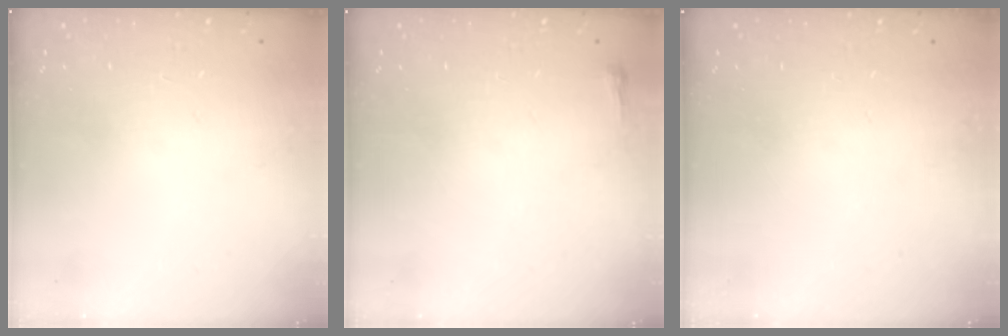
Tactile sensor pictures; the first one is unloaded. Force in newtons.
{"total": 2.4, "press": 2.4, "slide": 0.6}
{"total": 0.0}